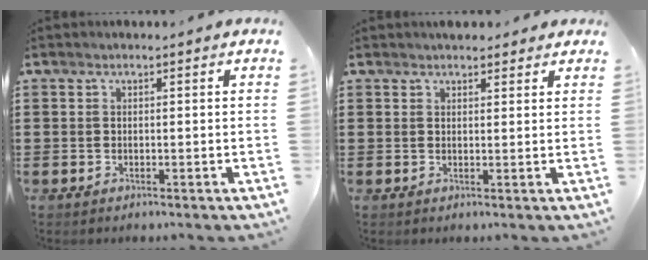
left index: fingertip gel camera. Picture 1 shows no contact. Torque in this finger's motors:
{"motor_torque": [1.52, 0.62, 0.53, 0.04]}